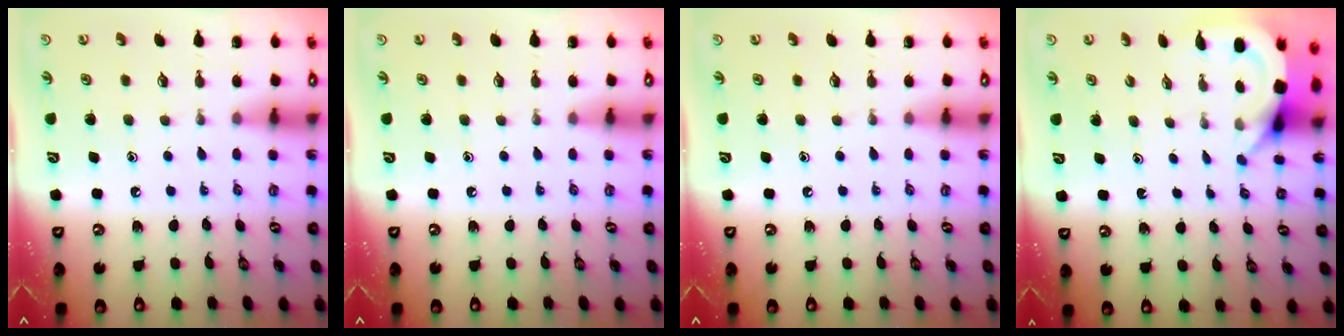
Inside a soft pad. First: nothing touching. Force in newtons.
{"total": 0.0}
{"total": 0.0}
{"total": 3.9, "press": 3.9, "slide": 0.3}